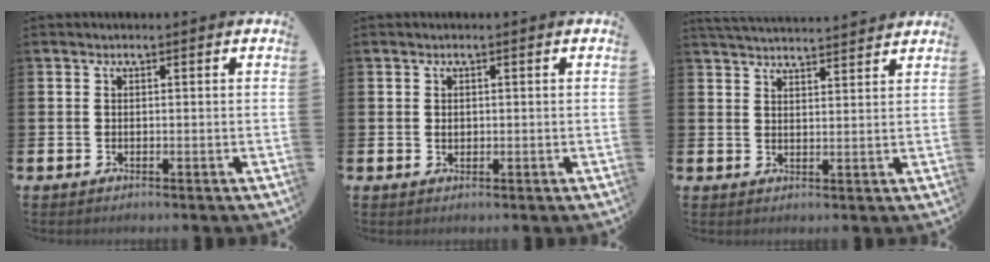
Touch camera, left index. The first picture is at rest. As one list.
[{"total": 0.8, "force": [0.2, 0.6, 0.4], "torque": [0.006, -0.001, 0.000]}, {"total": 4.0, "force": [4.0, -0.2, 0.2], "torque": [-0.009, -0.026, 0.071]}]